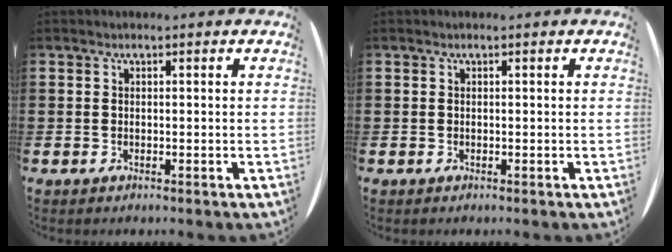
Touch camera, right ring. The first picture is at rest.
{"total": 0.0}